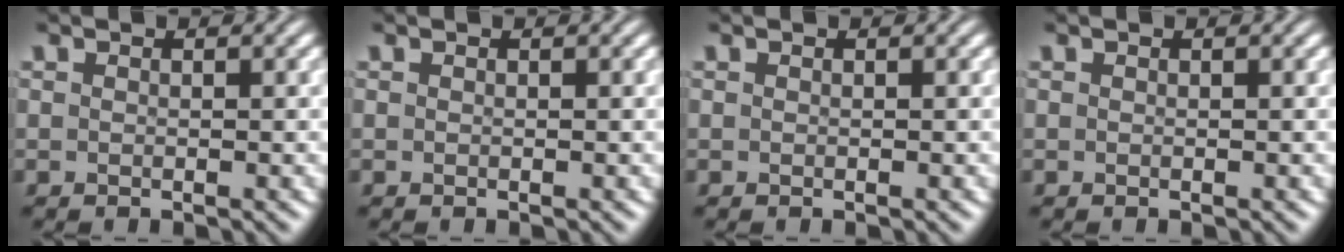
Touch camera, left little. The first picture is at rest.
{"total": 0.0}
{"total": 0.0}
{"total": 0.0}